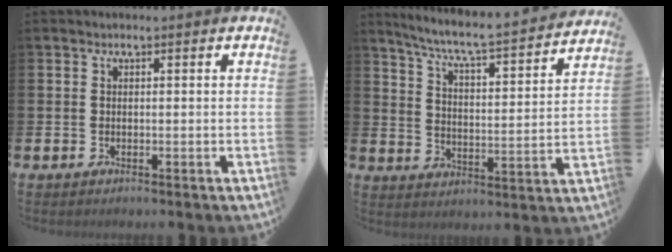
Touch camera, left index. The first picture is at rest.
{"total": 6.9, "force": [6.3, 0.2, 2.7], "torque": [-0.081, -0.052, 0.103]}